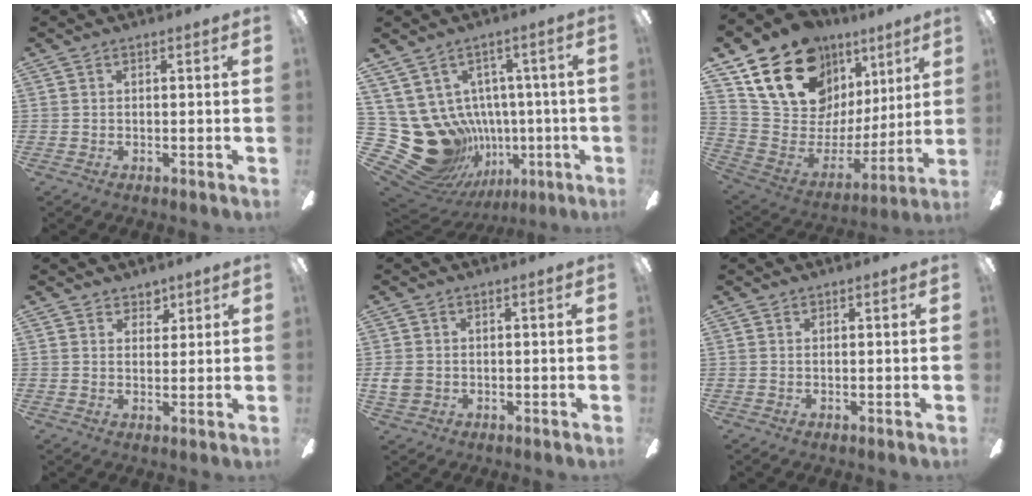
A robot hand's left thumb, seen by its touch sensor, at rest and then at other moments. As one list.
[{"total": 20.8, "force": [-3.5, 17.4, 10.7], "torque": [-0.265, -0.017, -0.006]}, {"total": 21.9, "force": [13.7, 13.7, 10.1], "torque": [-0.180, -0.075, 0.264]}, {"total": 3.8, "force": [2.9, 2.4, 0.5], "torque": [0.002, -0.013, 0.049]}, {"total": 3.8, "force": [0.0, 3.0, 2.2], "torque": [-0.052, 0.003, 0.000]}, {"total": 0.6, "force": [0.4, 0.3, 0.3], "torque": [-0.006, 0.002, 0.007]}]